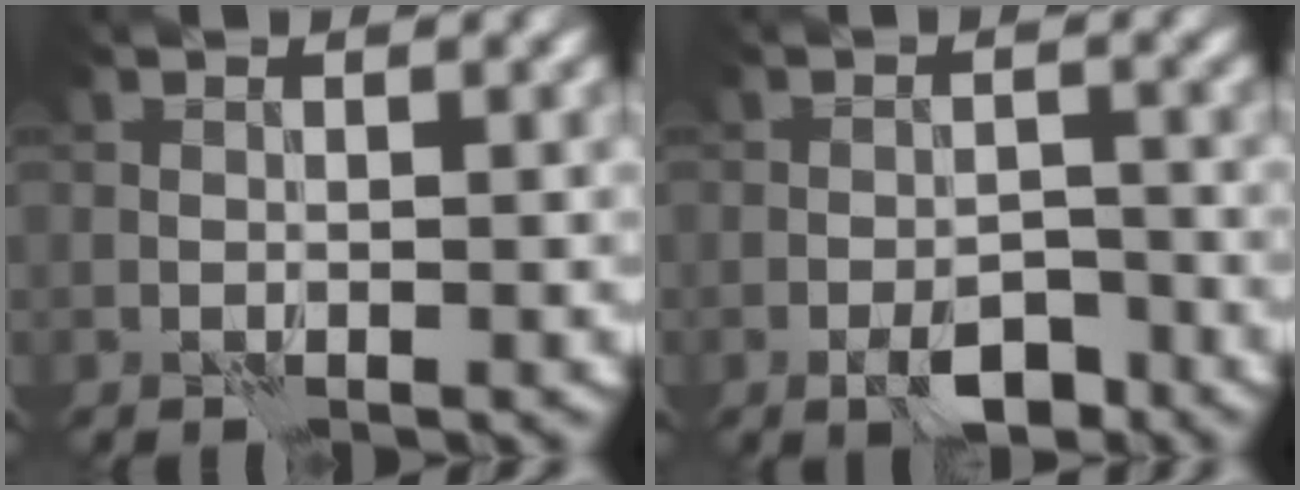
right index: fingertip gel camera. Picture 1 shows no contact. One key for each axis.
{"total": 3.9, "fx": -2.5, "fy": 1.6, "fz": 2.6, "tx": -0.036, "ty": 0.001, "tz": -0.041}